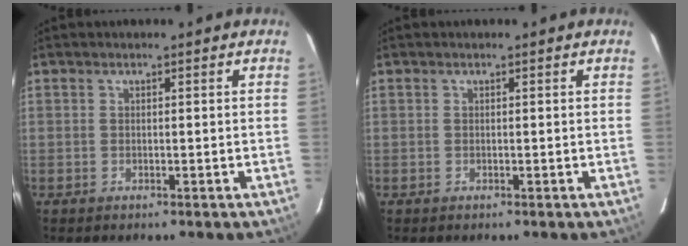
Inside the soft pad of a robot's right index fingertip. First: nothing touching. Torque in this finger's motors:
{"motor_torque": [0.00, 0.00, 0.00, 0.01]}